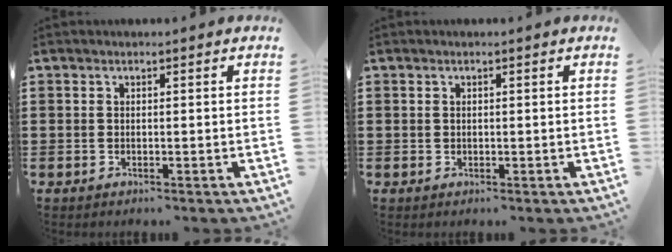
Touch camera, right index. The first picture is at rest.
{"total": 0.5, "force": [0.2, 0.4, 0.1], "torque": [-0.004, 0.003, 0.004]}